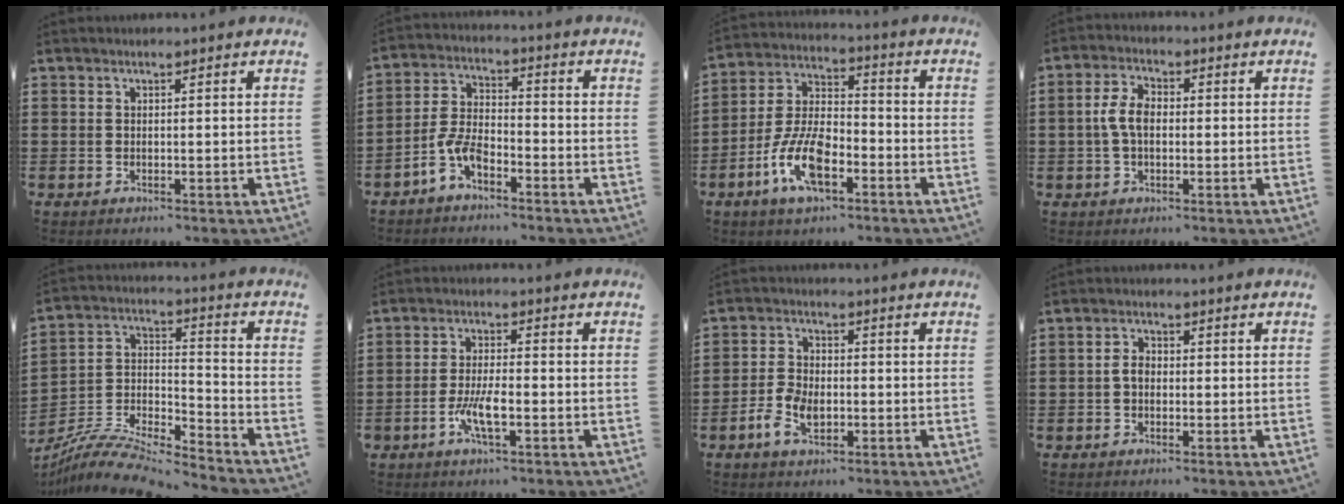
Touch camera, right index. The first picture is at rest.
{"total": 5.9, "force": [-3.6, 2.6, 3.8], "torque": [-0.103, 0.001, -0.077]}
{"total": 10.5, "force": [-4.7, 5.0, 8.0], "torque": [-0.175, 0.006, -0.087]}
{"total": 4.8, "force": [-0.2, 2.7, 4.0], "torque": [-0.099, 0.002, -0.012]}
{"total": 10.0, "force": [-9.3, 1.5, 3.3], "torque": [-0.066, 0.016, -0.187]}
{"total": 5.5, "force": [-2.3, 1.4, 4.8], "torque": [-0.107, -0.006, -0.046]}
{"total": 4.9, "force": [-1.7, 2.7, 3.7], "torque": [-0.087, -0.001, -0.033]}
{"total": 2.3, "force": [-0.4, 1.5, 1.7], "torque": [-0.040, 0.001, -0.011]}